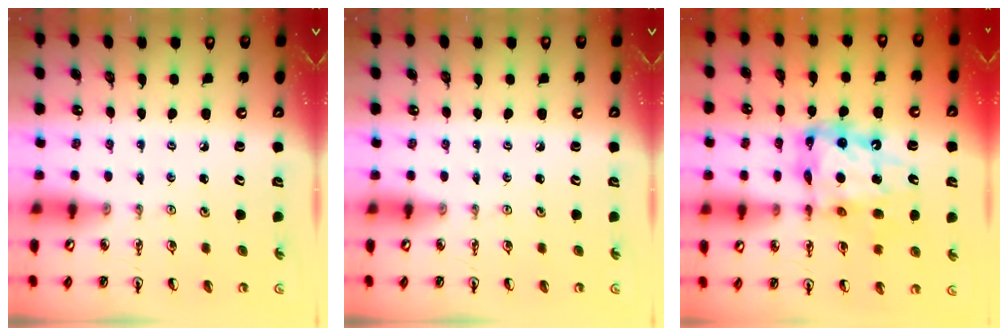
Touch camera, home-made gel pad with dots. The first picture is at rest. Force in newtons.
{"total": 0.0}
{"total": 14.4, "press": 14.3, "slide": 1.5}